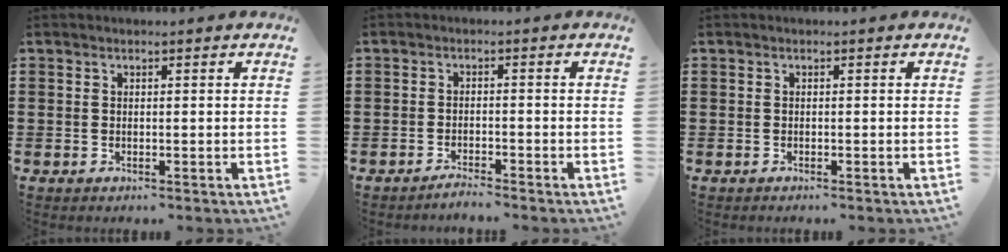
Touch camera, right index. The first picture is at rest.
{"total": 1.8, "force": [-1.8, -0.2, 0.2], "torque": [-0.009, -0.001, -0.034]}
{"total": 0.0}